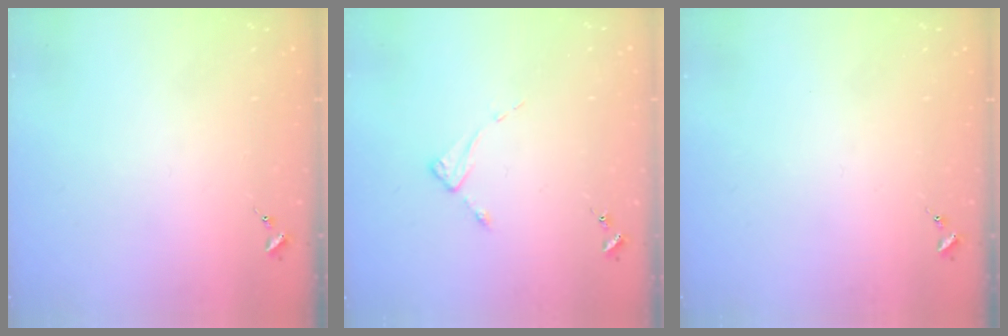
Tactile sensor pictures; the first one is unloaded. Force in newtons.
{"total": 2.6, "press": 2.6, "slide": 0.4}
{"total": 0.0}